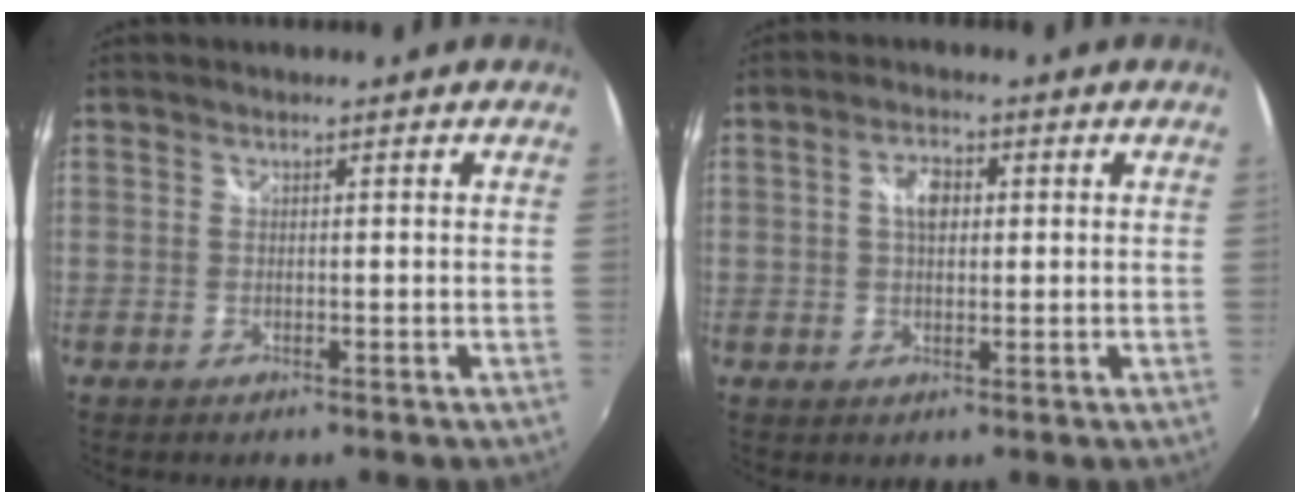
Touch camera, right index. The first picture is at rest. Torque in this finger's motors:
{"motor_torque": [0.79, 0.15, 0.20, 0.04]}